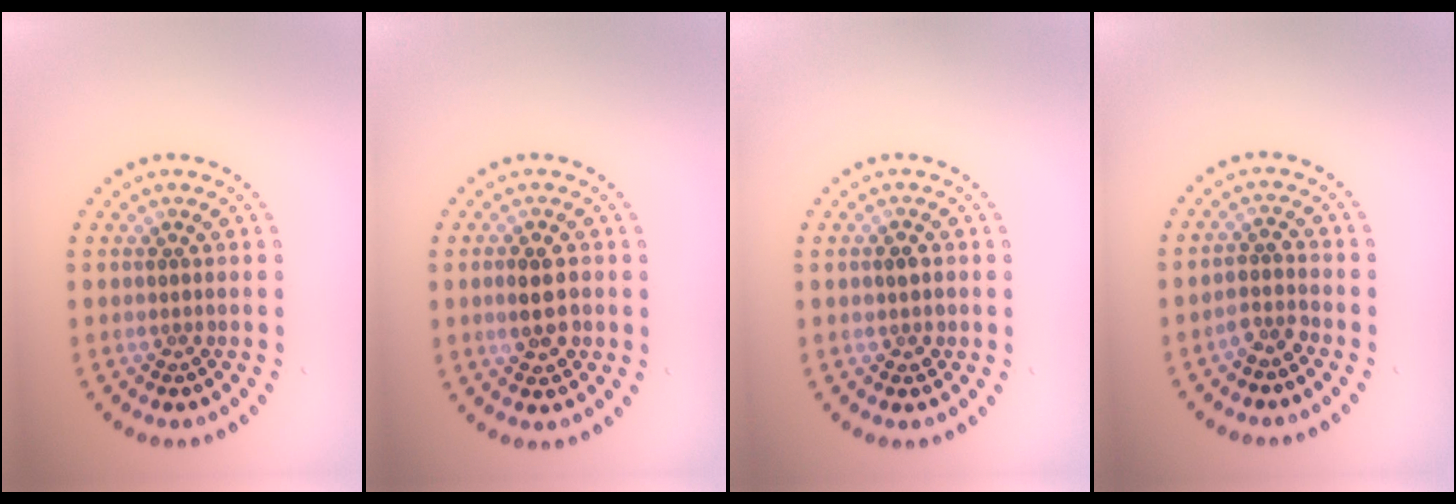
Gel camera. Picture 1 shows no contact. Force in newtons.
{"total": 2.9, "press": 2.9, "slide": 0.2}
{"total": 1.4, "press": 1.3, "slide": 0.3}
{"total": 1.7, "press": 1.4, "slide": 1.0}